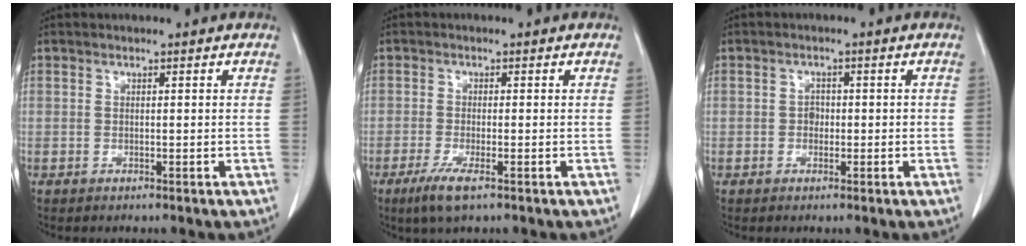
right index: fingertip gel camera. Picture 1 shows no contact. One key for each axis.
{"total": 4.2, "fx": -2.5, "fy": 0.5, "fz": 3.4, "tx": -0.072, "ty": -0.013, "tz": -0.046}
{"total": 1.5, "fx": -0.3, "fy": 1.3, "fz": 0.8, "tx": -0.009, "ty": 0.006, "tz": -0.005}